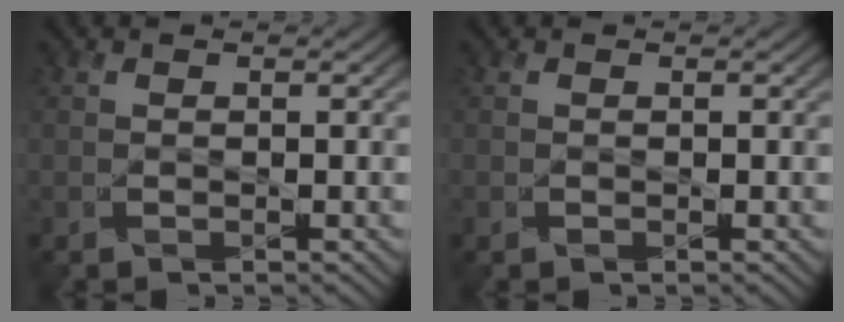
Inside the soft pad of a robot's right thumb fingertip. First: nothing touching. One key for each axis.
{"total": 0.0}